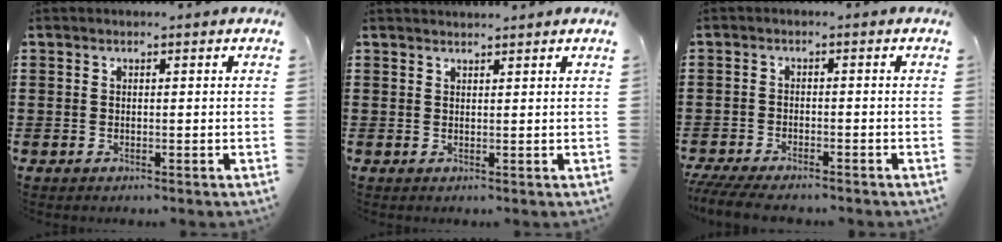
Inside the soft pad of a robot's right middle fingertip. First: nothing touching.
{"total": 1.1, "force": [1.1, 0.0, 0.0], "torque": [-0.003, -0.001, 0.022]}
{"total": 3.5, "force": [-3.3, 0.3, 1.0], "torque": [-0.032, -0.007, -0.072]}